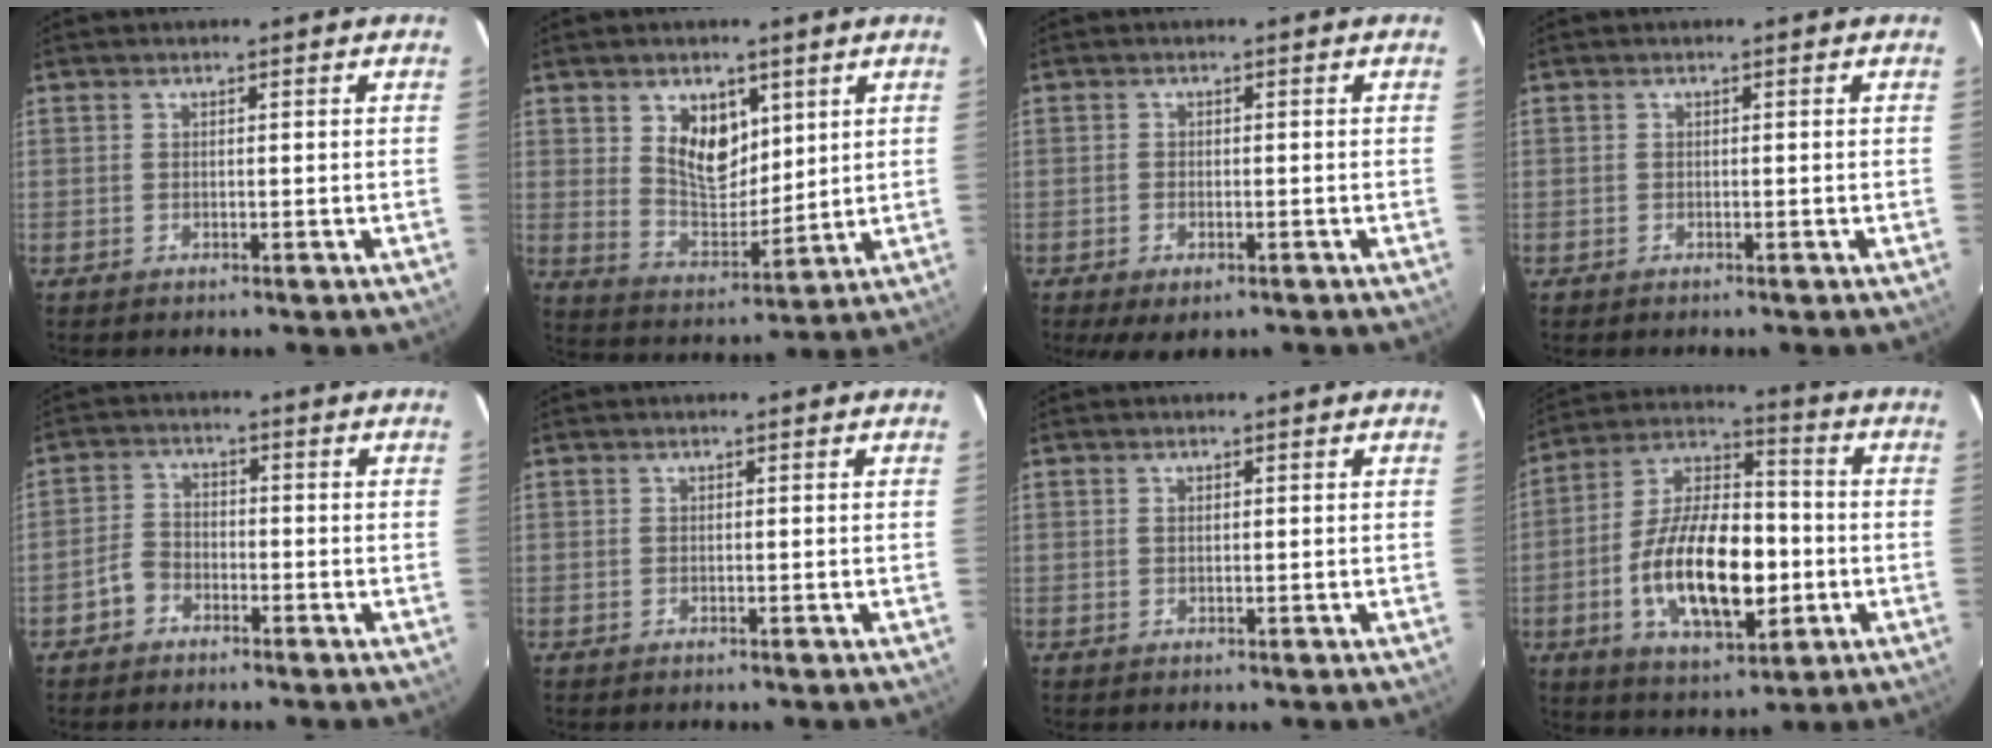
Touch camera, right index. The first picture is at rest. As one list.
[{"total": 9.6, "force": [4.2, 6.1, 6.2], "torque": [-0.104, -0.001, 0.088]}, {"total": 4.2, "force": [-2.5, 2.0, 2.6], "torque": [-0.061, -0.015, -0.041]}, {"total": 0.6, "force": [-0.3, 0.4, -0.2], "torque": [0.002, 0.001, -0.007]}, {"total": 3.7, "force": [-2.5, 2.5, 1.1], "torque": [-0.028, 0.013, -0.045]}, {"total": 0.0}, {"total": 0.6, "force": [0.3, 0.3, 0.5], "torque": [-0.009, 0.003, 0.005]}, {"total": 19.1, "force": [-4.0, 8.9, 16.4], "torque": [-0.315, 0.009, -0.062]}]